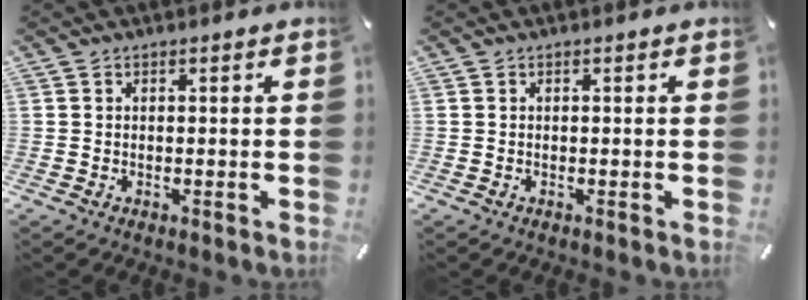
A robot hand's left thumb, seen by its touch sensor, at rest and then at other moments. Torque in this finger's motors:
{"motor_torque": [0.00, 0.00, -0.01, 0.01, 0.00]}